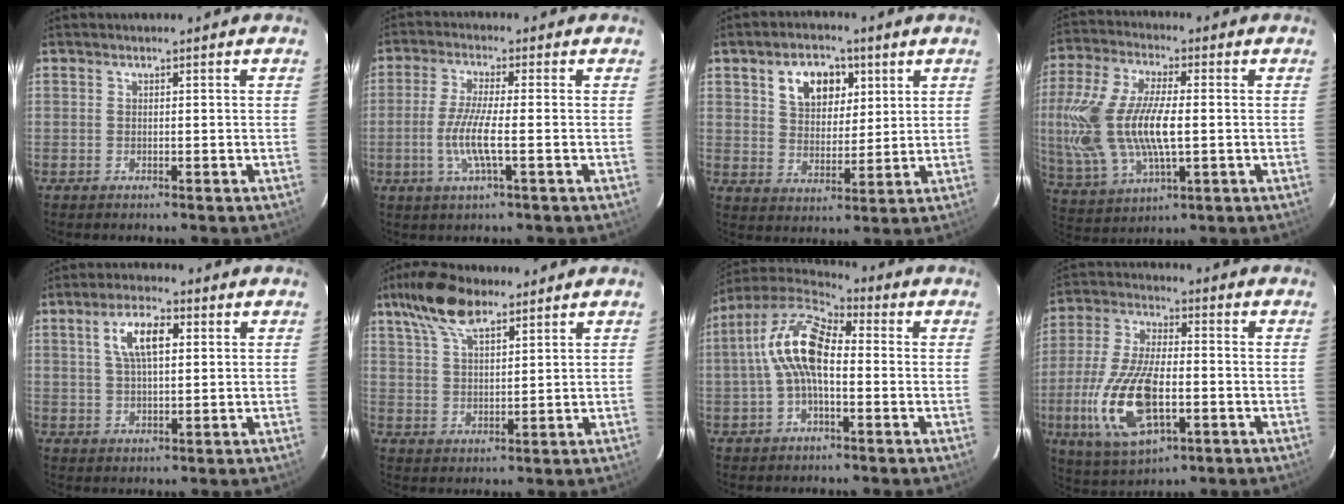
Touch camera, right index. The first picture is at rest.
{"total": 7.4, "force": [-1.8, 0.5, 7.2], "torque": [-0.150, -0.007, -0.037]}
{"total": 9.6, "force": [4.4, 6.4, 5.7], "torque": [-0.102, 0.021, 0.078]}
{"total": 21.5, "force": [-0.1, 10.1, 18.9], "torque": [-0.414, 0.000, 0.007]}
{"total": 7.4, "force": [2.4, 3.0, 6.4], "torque": [-0.118, 0.014, 0.044]}
{"total": 10.3, "force": [6.9, 4.0, 6.6], "torque": [-0.131, 0.027, 0.128]}
{"total": 12.6, "force": [0.2, 6.5, 10.8], "torque": [-0.212, 0.028, -0.006]}
{"total": 17.1, "force": [-4.6, 7.4, 14.7], "torque": [-0.319, -0.014, -0.080]}